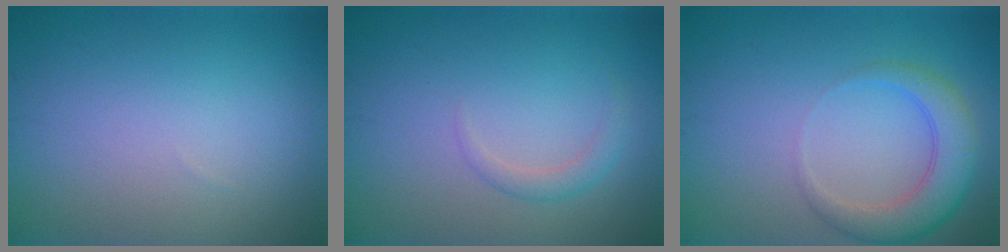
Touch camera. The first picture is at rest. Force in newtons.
{"total": 1.4, "press": 1.4, "slide": 0.1}
{"total": 4.2, "press": 4.2, "slide": 0.5}